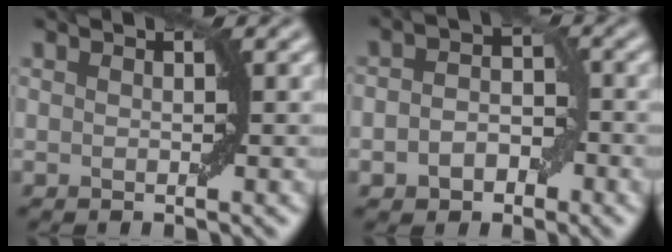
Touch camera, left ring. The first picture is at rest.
{"total": 3.6, "force": [-1.3, 2.6, 2.1], "torque": [-0.029, 0.001, -0.025]}